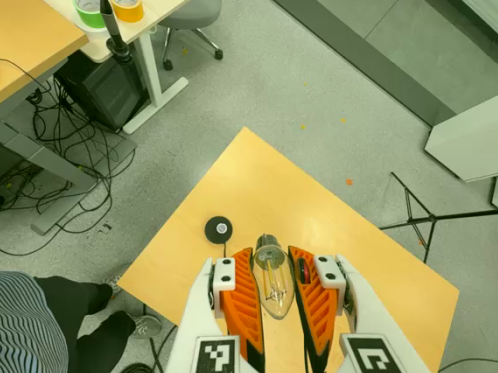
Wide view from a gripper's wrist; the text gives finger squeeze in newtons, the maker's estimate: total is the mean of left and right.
{"total": 22.9, "left": 24.8, "right": 21.1}